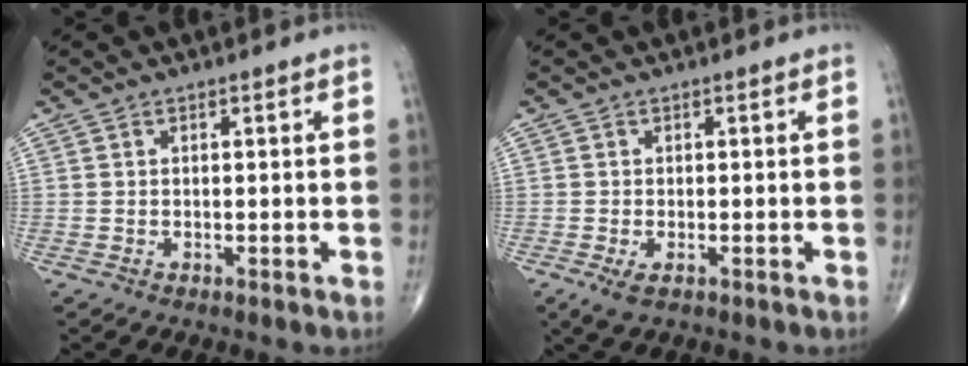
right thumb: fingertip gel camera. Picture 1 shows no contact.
{"total": 2.5, "force": [-1.0, 1.2, 1.9], "torque": [-0.041, -0.005, -0.016]}